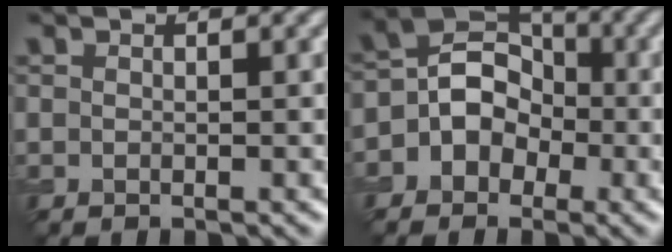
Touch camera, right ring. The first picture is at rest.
{"total": 5.8, "force": [-0.9, 5.0, 2.7], "torque": [-0.011, 0.022, -0.037]}